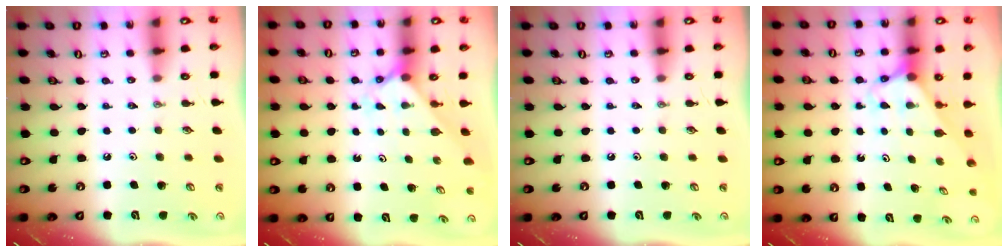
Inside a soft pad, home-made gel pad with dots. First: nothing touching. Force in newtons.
{"total": 2.1, "press": 2.1, "slide": 0.3}
{"total": 0.0}
{"total": 2.7, "press": 2.7, "slide": 0.2}